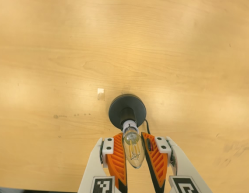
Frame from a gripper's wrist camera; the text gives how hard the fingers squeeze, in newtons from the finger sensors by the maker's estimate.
{"total": 13.1, "left": 13.1, "right": 13.2}